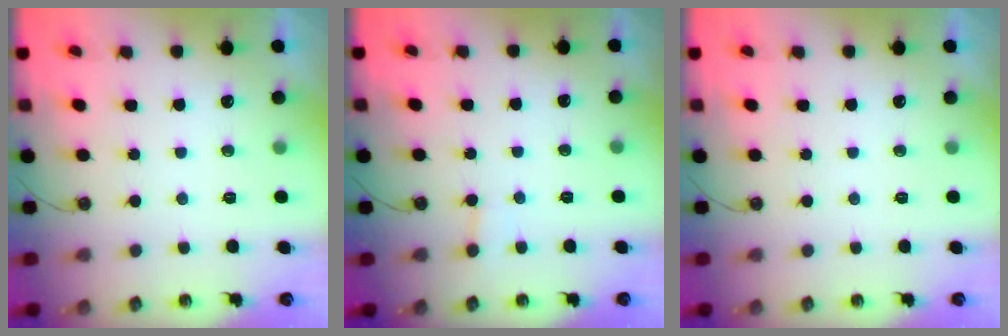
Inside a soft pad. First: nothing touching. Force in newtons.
{"total": 2.4, "press": 2.4, "slide": 0.3}
{"total": 0.0}